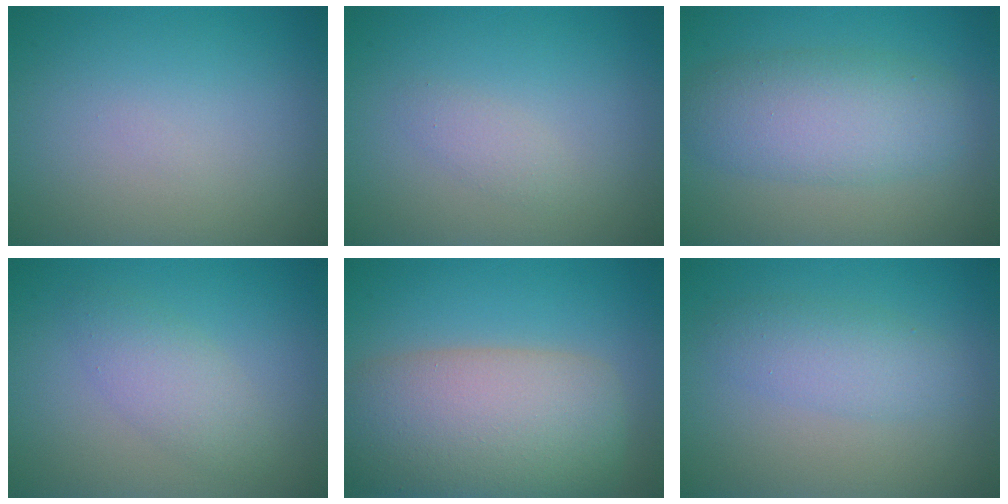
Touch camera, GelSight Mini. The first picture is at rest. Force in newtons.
{"total": 1.2, "press": 1.2, "slide": 0.0}
{"total": 5.5, "press": 5.5, "slide": 0.2}
{"total": 2.7, "press": 2.7, "slide": 0.2}
{"total": 10.6, "press": 10.6, "slide": 0.5}
{"total": 2.8, "press": 2.8, "slide": 0.1}